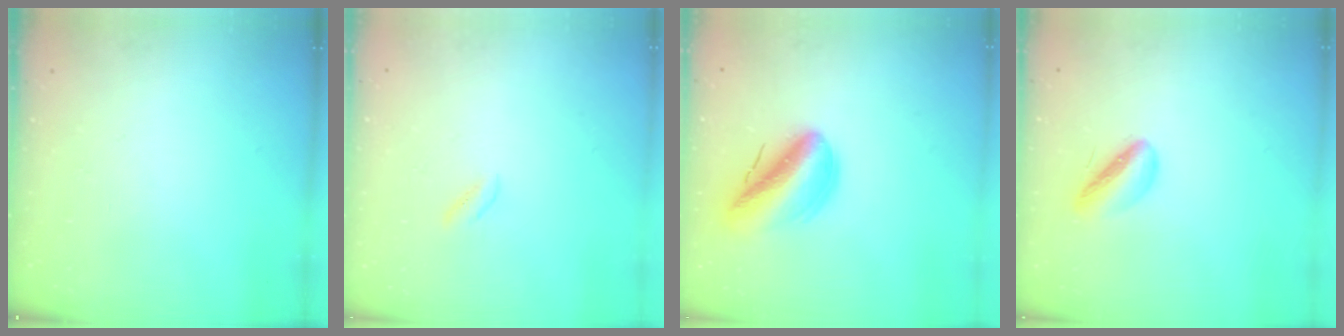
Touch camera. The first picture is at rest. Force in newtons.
{"total": 1.7, "press": 1.4, "slide": 1.0}
{"total": 13.0, "press": 12.8, "slide": 2.1}
{"total": 5.8, "press": 5.8, "slide": 0.6}